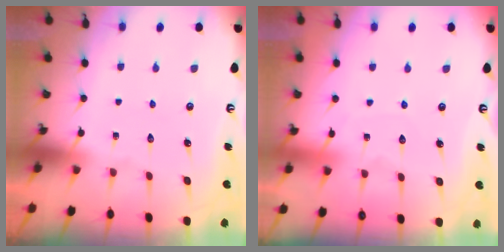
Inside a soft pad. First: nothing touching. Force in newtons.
{"total": 4.9, "press": 4.8, "slide": 0.6}